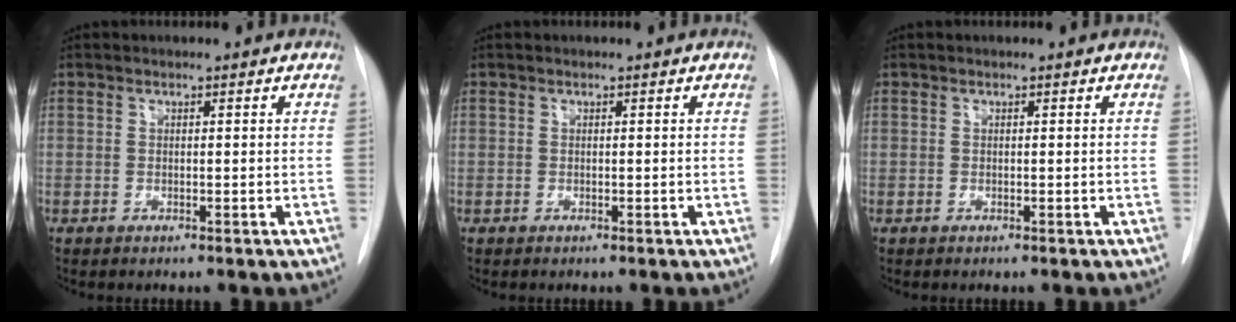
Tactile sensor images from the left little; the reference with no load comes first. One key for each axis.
{"total": 0.0}
{"total": 0.0}